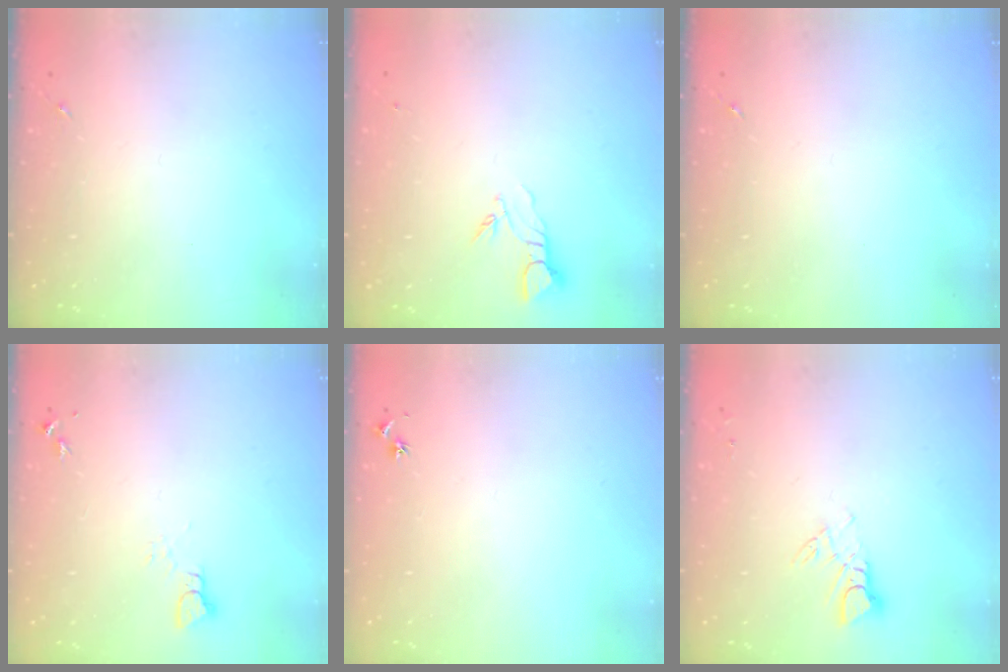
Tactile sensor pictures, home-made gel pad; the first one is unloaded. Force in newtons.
{"total": 4.3, "press": 4.3, "slide": 0.3}
{"total": 0.0}
{"total": 2.2, "press": 2.2, "slide": 0.2}
{"total": 3.0, "press": 2.9, "slide": 0.4}
{"total": 5.0, "press": 5.0, "slide": 0.3}